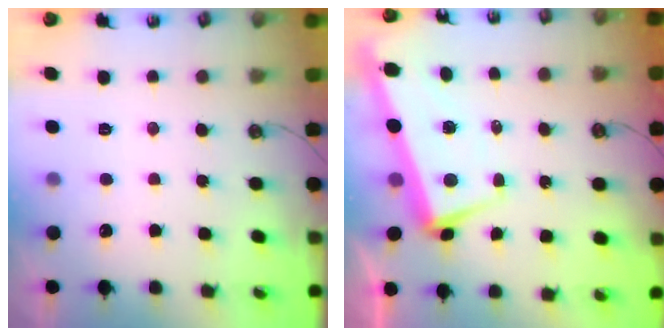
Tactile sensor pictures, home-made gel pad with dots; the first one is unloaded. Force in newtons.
{"total": 2.2, "press": 0.4, "slide": 2.1}